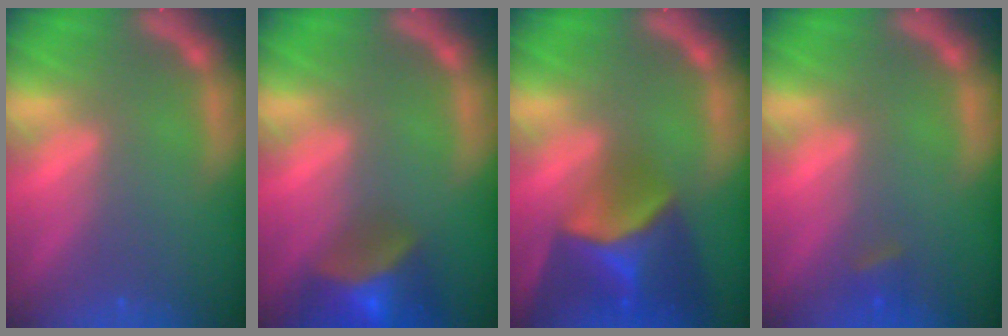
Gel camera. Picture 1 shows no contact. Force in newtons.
{"total": 7.5}
{"total": 9.4}
{"total": 1.4}